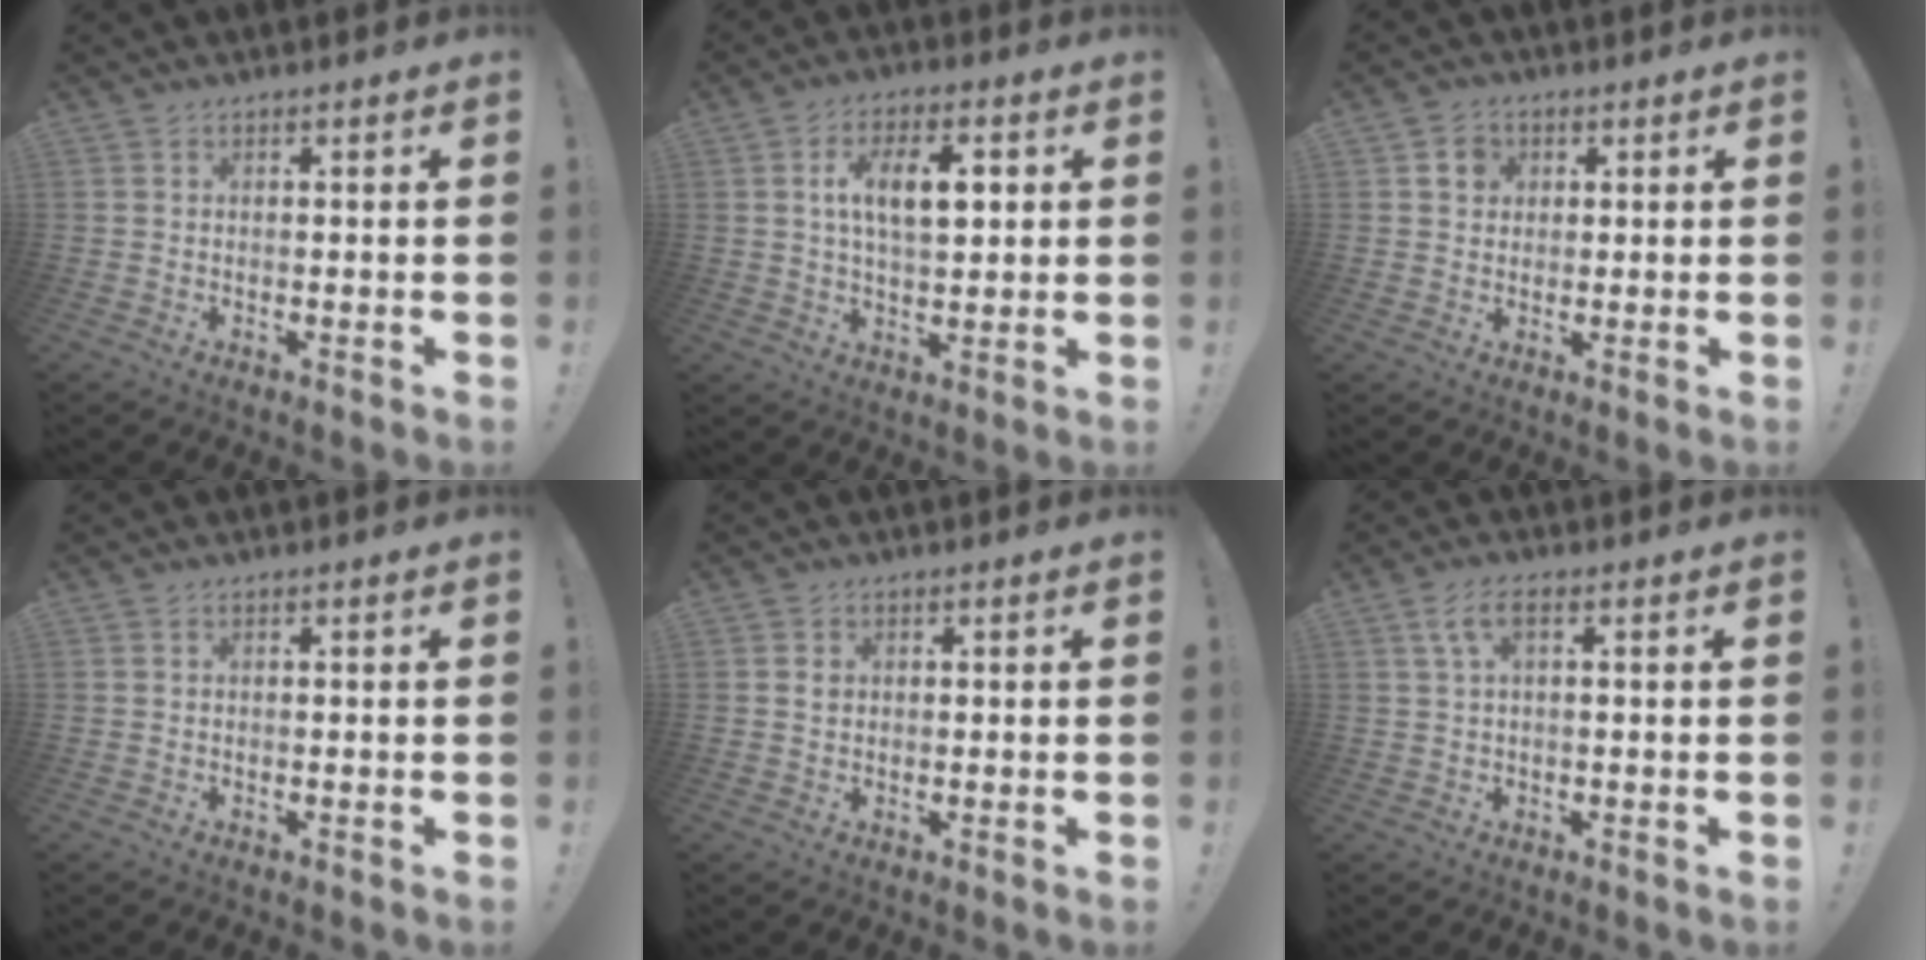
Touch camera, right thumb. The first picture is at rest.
{"total": 10.6, "force": [2.3, 5.3, 8.9], "torque": [-0.142, 0.009, 0.038]}
{"total": 4.5, "force": [1.7, 4.0, 1.4], "torque": [-0.016, -0.002, 0.030]}
{"total": 0.0}
{"total": 1.1, "force": [0.3, 1.0, 0.3], "torque": [0.005, -0.002, 0.003]}
{"total": 4.6, "force": [1.4, 1.5, 4.1], "torque": [-0.076, 0.005, 0.025]}